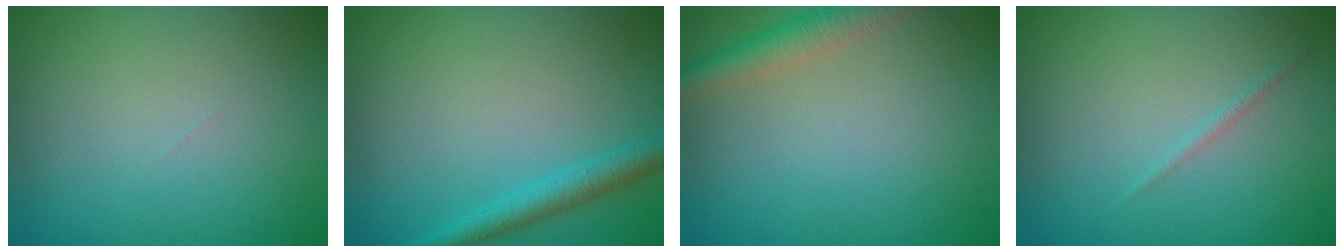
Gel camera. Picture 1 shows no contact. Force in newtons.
{"total": 2.7, "press": 2.7, "slide": 0.2}
{"total": 3.5, "press": 3.5, "slide": 0.1}
{"total": 0.5, "press": 0.5, "slide": 0.1}